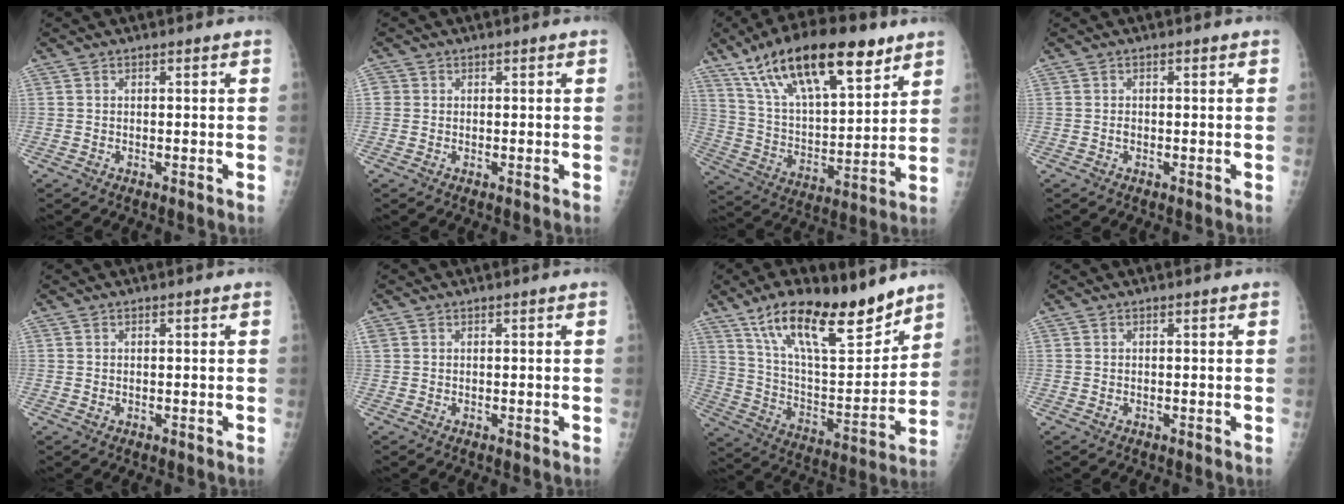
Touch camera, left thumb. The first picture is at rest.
{"total": 1.2, "force": [0.1, 1.2, 0.2], "torque": [0.006, 0.003, -0.001]}
{"total": 24.5, "force": [15.0, 9.3, 17.1], "torque": [-0.265, -0.034, 0.264]}
{"total": 0.7, "force": [-0.1, 0.4, 0.5], "torque": [-0.008, 0.000, -0.003]}
{"total": 0.5, "force": [0.1, 0.3, 0.4], "torque": [-0.008, -0.002, 0.004]}
{"total": 1.1, "force": [0.4, 0.9, 0.3], "torque": [-0.003, 0.007, 0.009]}
{"total": 22.6, "force": [15.6, 7.6, 14.5], "torque": [-0.206, -0.067, 0.270]}
{"total": 0.0}